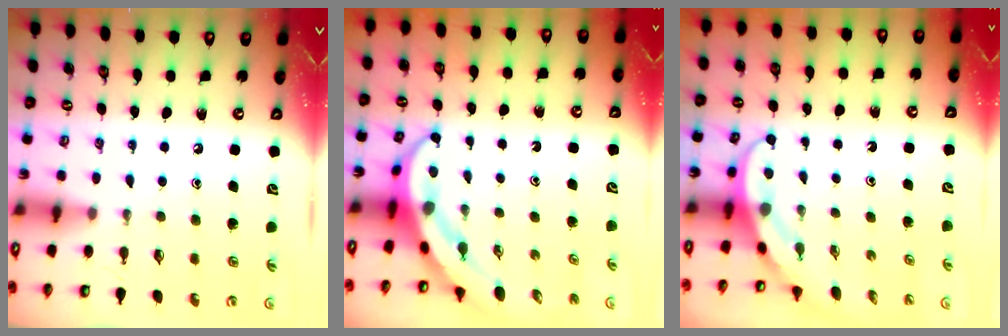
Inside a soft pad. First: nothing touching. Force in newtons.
{"total": 7.0, "press": 6.9, "slide": 0.7}
{"total": 3.9, "press": 3.9, "slide": 0.3}